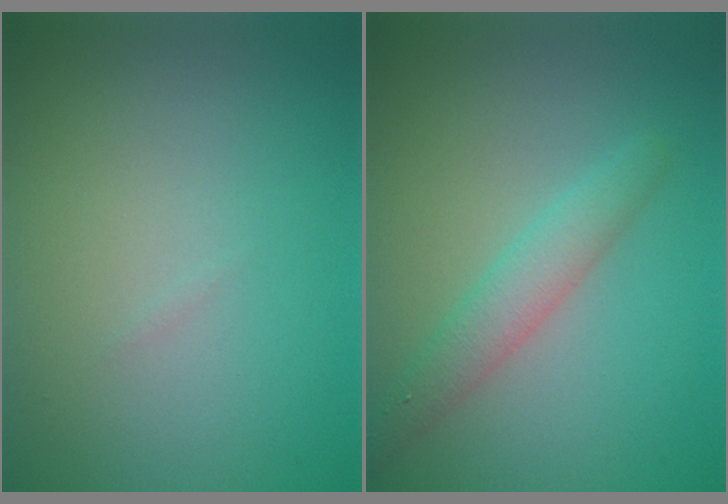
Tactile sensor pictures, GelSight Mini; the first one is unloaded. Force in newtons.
{"total": 2.8, "press": 2.8, "slide": 0.0}